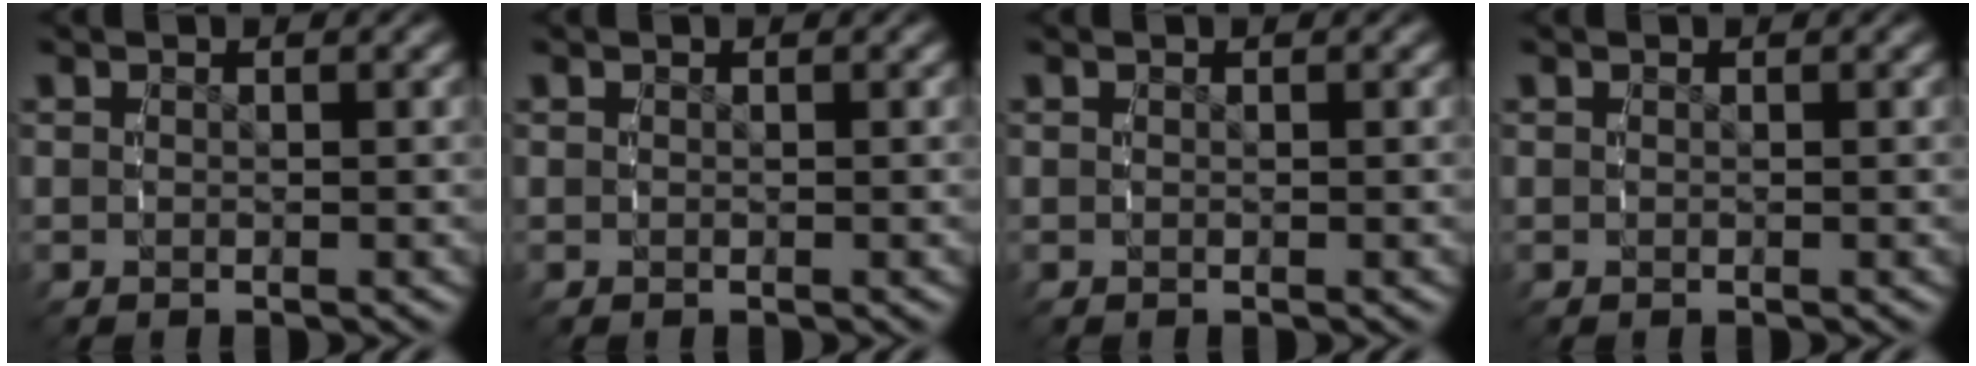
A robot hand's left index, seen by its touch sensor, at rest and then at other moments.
{"total": 0.0}
{"total": 0.0}
{"total": 0.0}